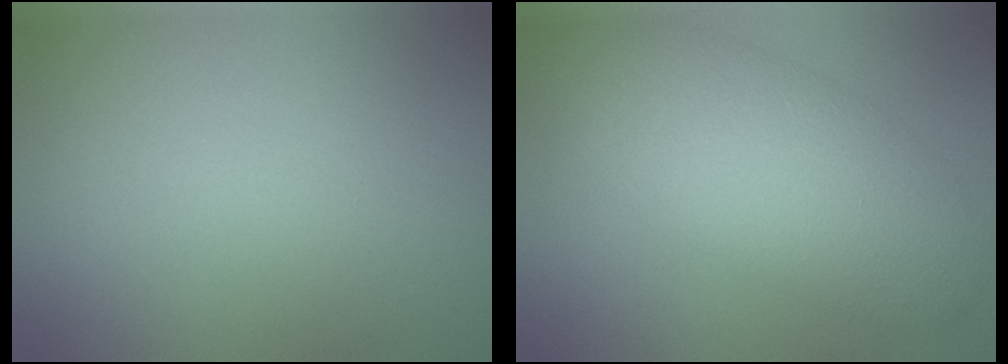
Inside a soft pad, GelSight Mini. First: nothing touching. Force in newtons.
{"total": 7.1, "press": 7.1, "slide": 0.5}